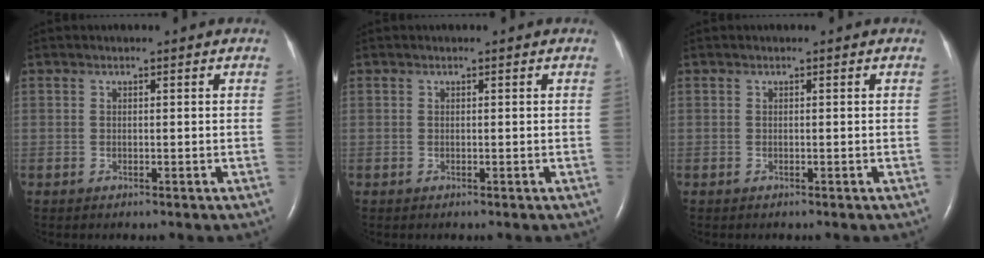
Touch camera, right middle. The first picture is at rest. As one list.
[{"total": 0.0}, {"total": 0.0}]